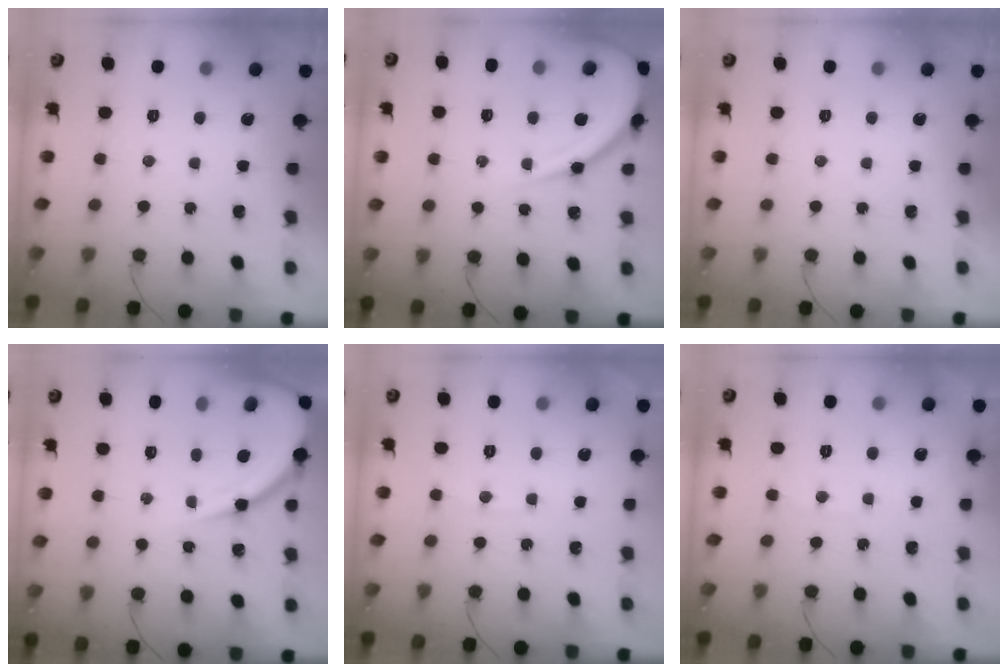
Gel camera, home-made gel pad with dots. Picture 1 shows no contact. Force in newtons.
{"total": 13.4, "press": 13.3, "slide": 1.6}
{"total": 0.0}
{"total": 12.9, "press": 12.9, "slide": 1.4}
{"total": 3.4, "press": 3.4, "slide": 0.4}
{"total": 2.8, "press": 2.7, "slide": 0.4}